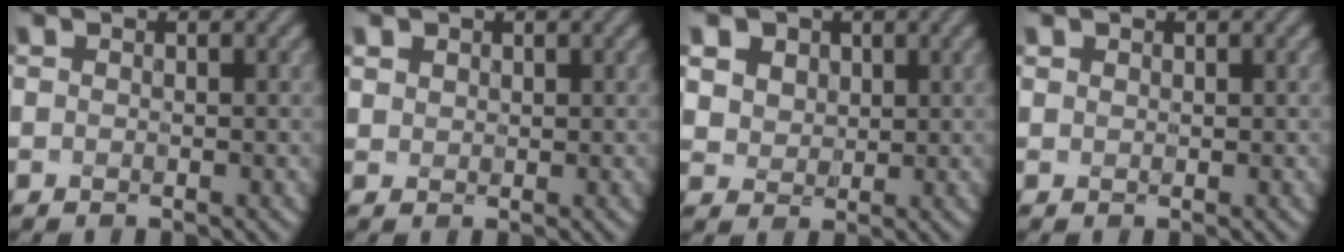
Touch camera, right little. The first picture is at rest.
{"total": 1.7, "force": [0.9, 1.4, 0.6], "torque": [-0.028, 0.004, 0.022]}
{"total": 5.9, "force": [2.8, 4.6, 2.4], "torque": [-0.076, 0.010, 0.052]}
{"total": 0.8, "force": [0.5, 0.6, 0.2], "torque": [-0.015, 0.008, 0.006]}